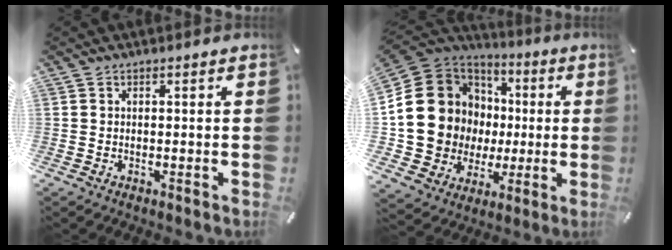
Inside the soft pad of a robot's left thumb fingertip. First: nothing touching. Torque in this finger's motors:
{"motor_torque": [2.08, 2.63, 2.35, -0.42, 0.27]}